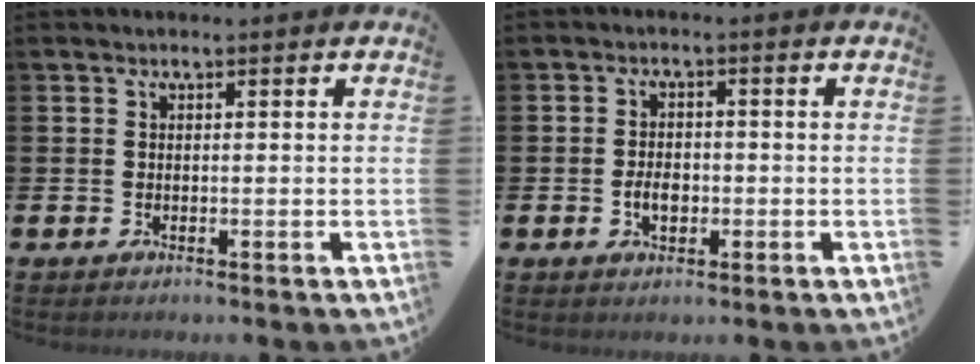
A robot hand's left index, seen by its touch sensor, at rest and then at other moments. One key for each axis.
{"total": 2.9, "fx": -0.7, "fy": 1.9, "fz": 2.1, "tx": -0.024, "ty": -0.003, "tz": -0.017}